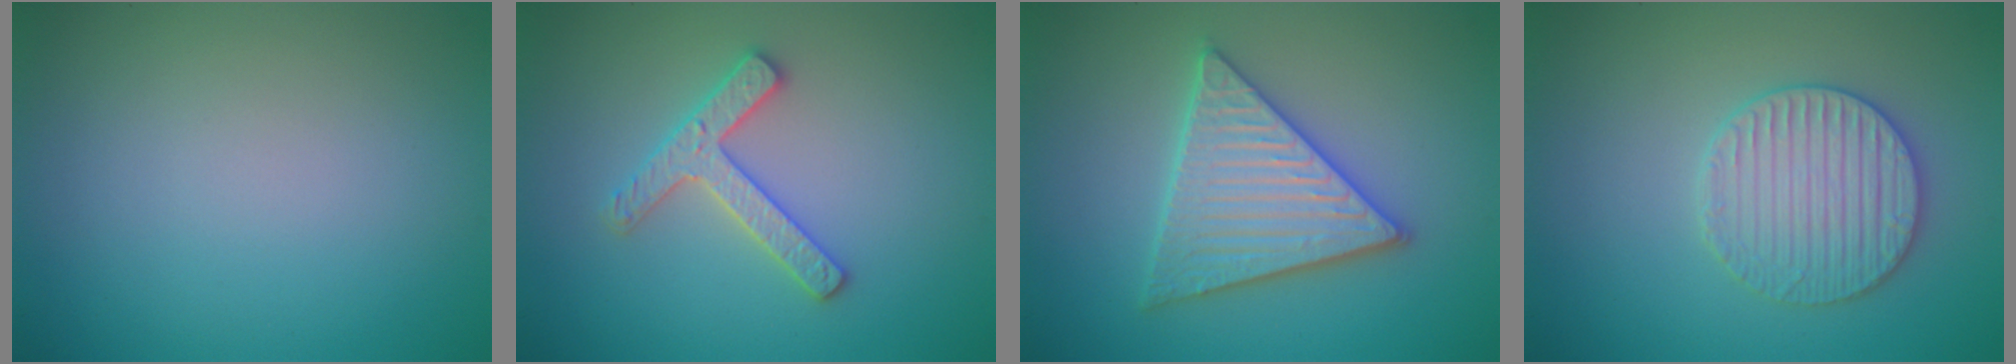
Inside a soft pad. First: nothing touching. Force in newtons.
{"total": 2.7, "press": 2.6, "slide": 0.5}
{"total": 5.6, "press": 5.6, "slide": 0.7}
{"total": 3.6, "press": 3.5, "slide": 0.9}